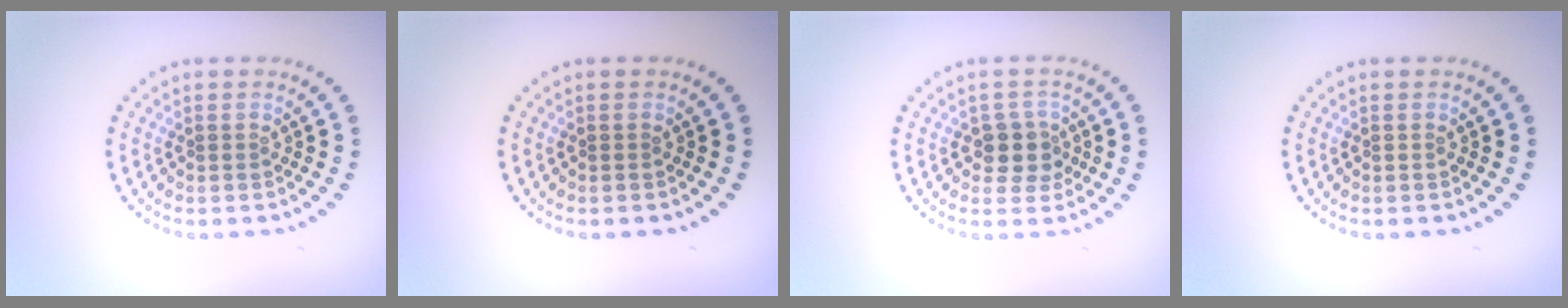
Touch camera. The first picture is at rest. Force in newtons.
{"total": 0.0}
{"total": 2.7, "press": 2.4, "slide": 1.2}
{"total": 0.0}